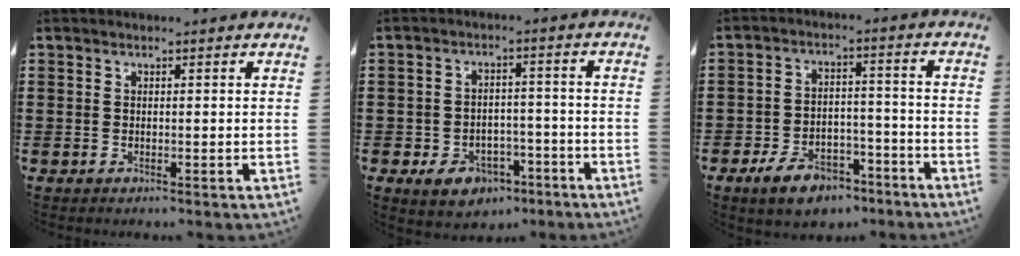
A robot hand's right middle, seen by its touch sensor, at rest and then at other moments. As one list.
[{"total": 5.2, "force": [-3.8, 2.9, 2.0], "torque": [-0.048, 0.013, -0.073]}, {"total": 6.9, "force": [-5.5, 2.8, 3.0], "torque": [-0.056, 0.019, -0.104]}]